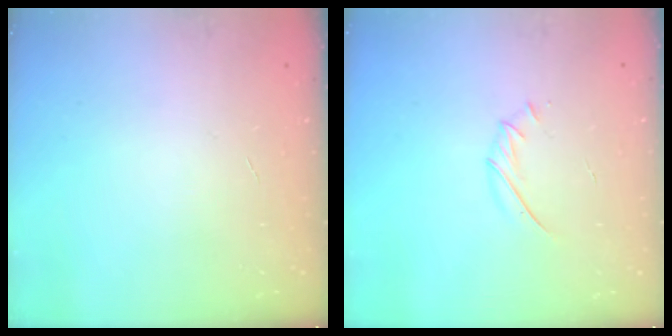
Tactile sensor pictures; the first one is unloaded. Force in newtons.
{"total": 5.4, "press": 5.3, "slide": 1.0}